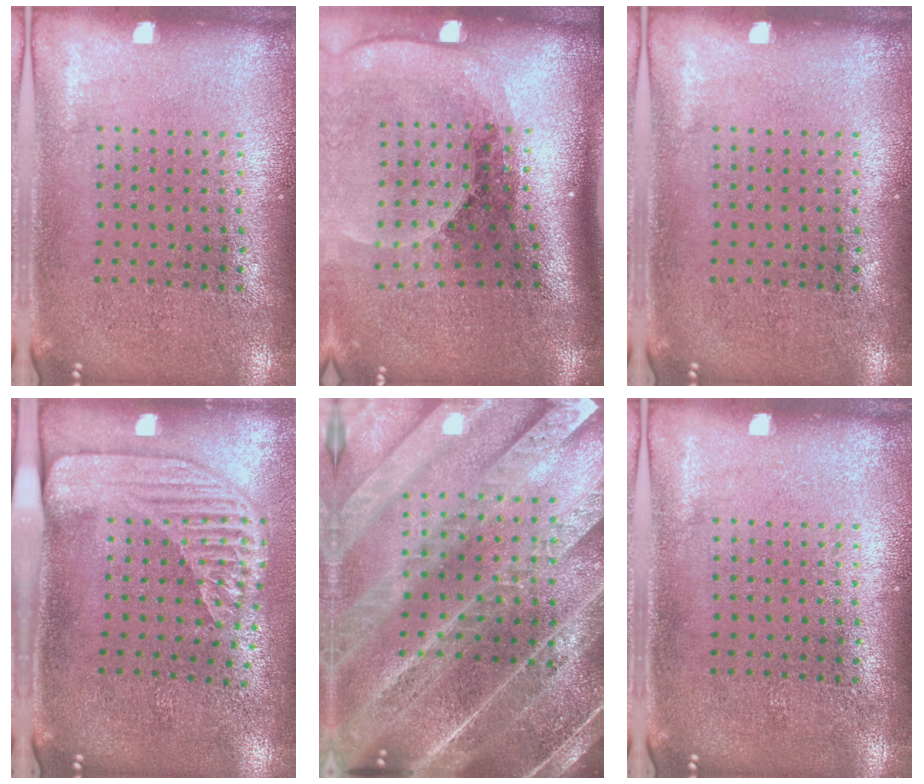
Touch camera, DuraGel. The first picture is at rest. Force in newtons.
{"total": 2.8, "press": 1.9, "slide": 2.0}
{"total": 0.0}
{"total": 2.3, "press": 1.8, "slide": 1.5}
{"total": 5.6, "press": 4.8, "slide": 3.0}
{"total": 0.0}